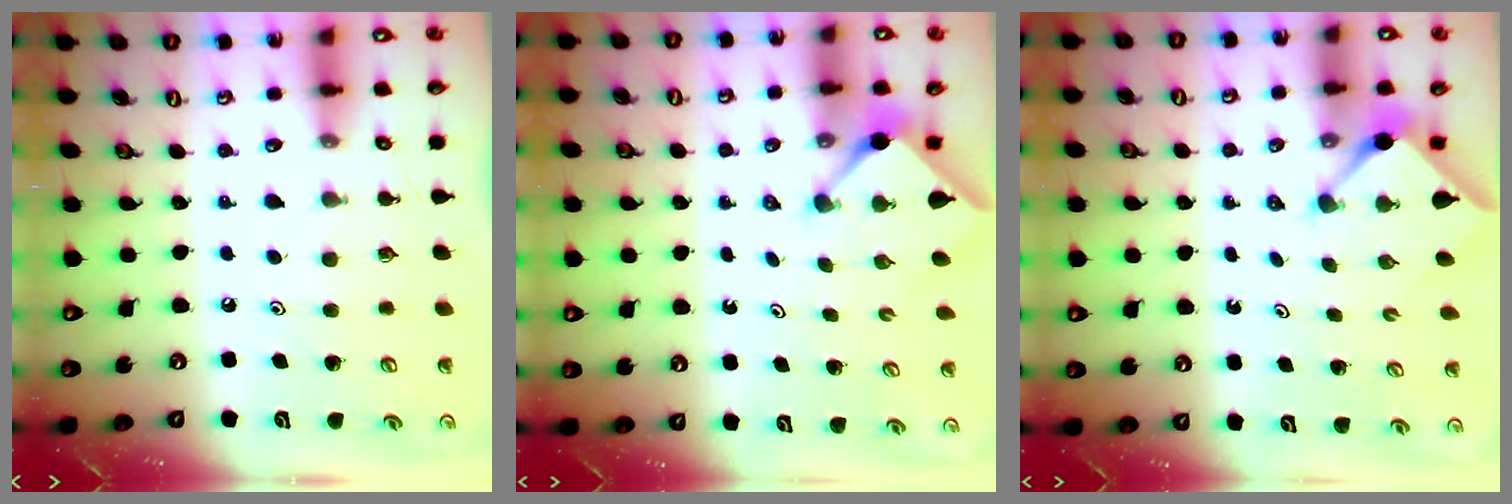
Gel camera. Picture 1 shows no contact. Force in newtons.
{"total": 3.1, "press": 3.1, "slide": 0.4}
{"total": 2.9, "press": 2.9, "slide": 0.4}